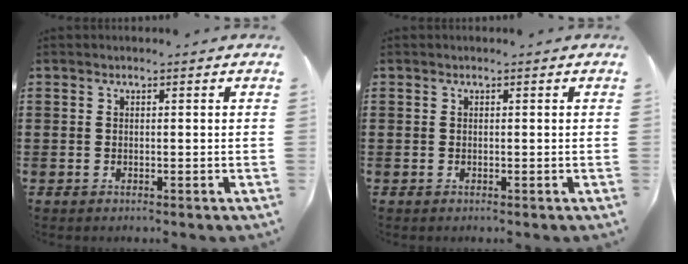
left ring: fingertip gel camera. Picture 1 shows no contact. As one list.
[{"total": 0.0}]